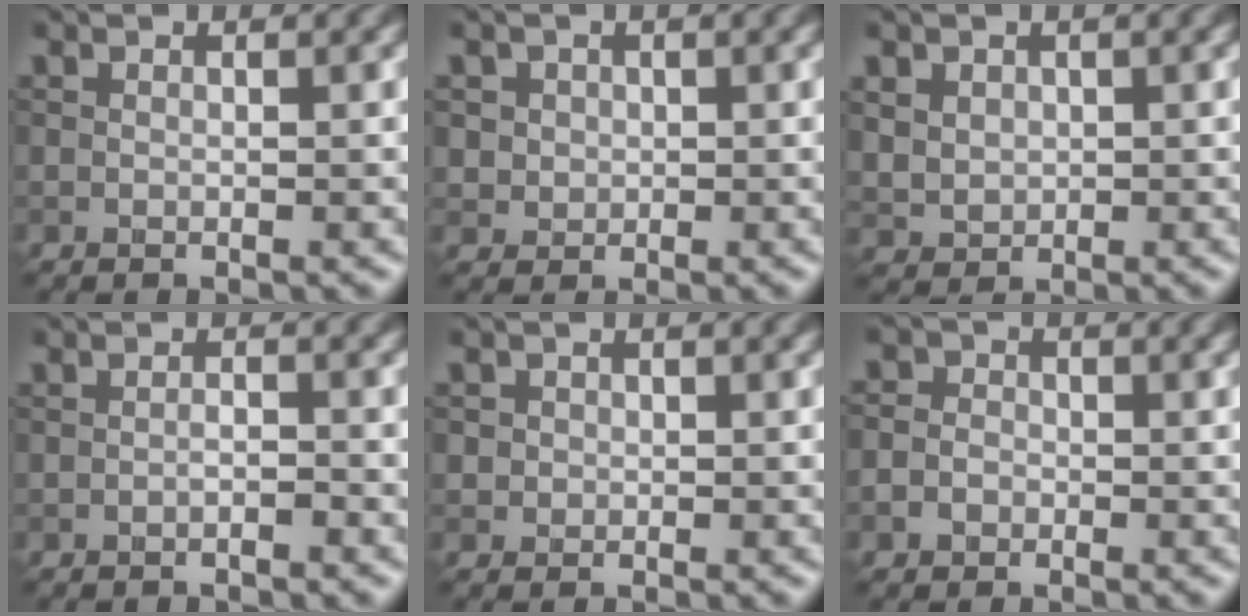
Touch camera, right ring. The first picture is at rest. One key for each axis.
{"total": 2.4, "fx": 0.9, "fy": 2.1, "fz": 0.8, "tx": -0.015, "ty": 0.004, "tz": 0.023}
{"total": 2.8, "fx": 1.0, "fy": 2.3, "fz": 1.1, "tx": -0.040, "ty": 0.001, "tz": 0.035}
{"total": 0.9, "fx": -0.5, "fy": 0.2, "fz": 0.7, "tx": -0.013, "ty": 0.001, "tz": -0.008}
{"total": 1.1, "fx": 0.2, "fy": 1.0, "fz": 0.2, "tx": 0.006, "ty": -0.002, "tz": 0.001}
{"total": 2.9, "fx": -0.5, "fy": 2.7, "fz": 1.1, "tx": -0.003, "ty": 0.014, "tz": -0.037}